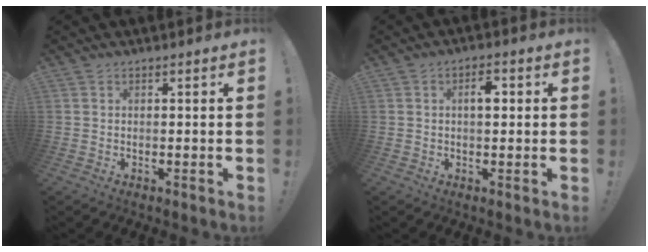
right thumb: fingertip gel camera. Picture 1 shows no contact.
{"total": 3.9, "force": [0.5, 1.8, 3.4], "torque": [-0.043, 0.001, -0.001]}